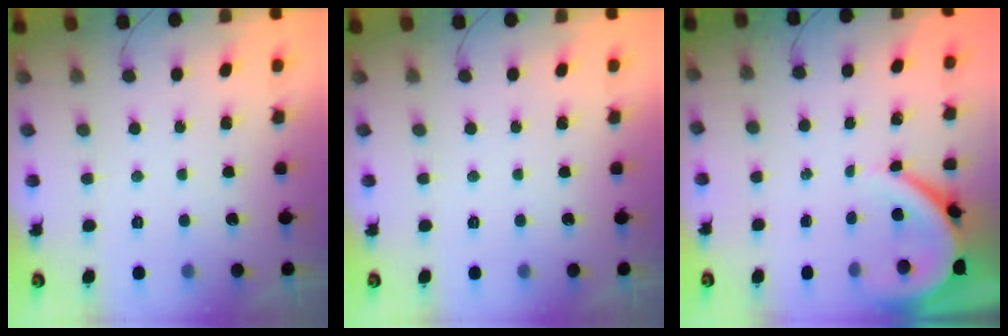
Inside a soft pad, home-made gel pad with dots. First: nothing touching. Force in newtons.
{"total": 0.0}
{"total": 6.2, "press": 6.2, "slide": 0.9}